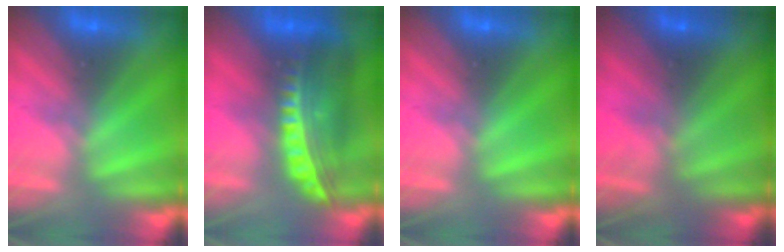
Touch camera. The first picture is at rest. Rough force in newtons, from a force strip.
{"total": 6.7}
{"total": 0.0}
{"total": 2.9}